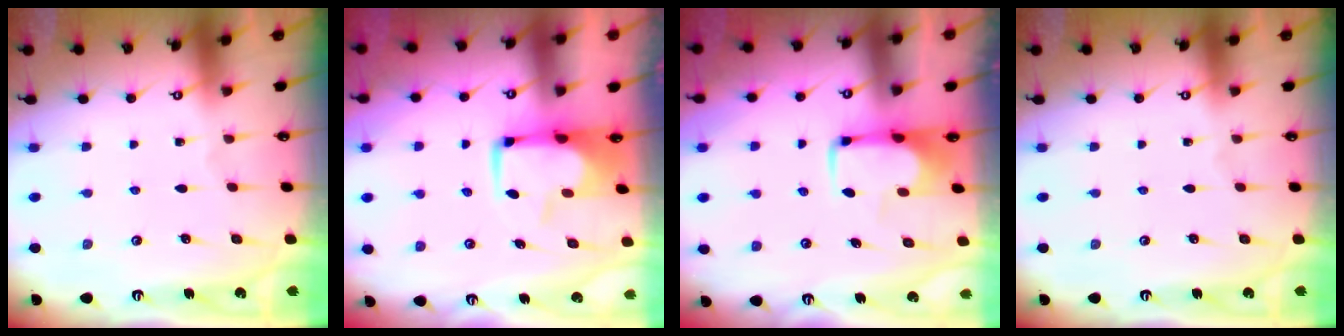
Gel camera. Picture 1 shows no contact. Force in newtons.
{"total": 0.9, "press": 0.1, "slide": 0.9}
{"total": 2.0, "press": 1.9, "slide": 0.4}
{"total": 0.0}